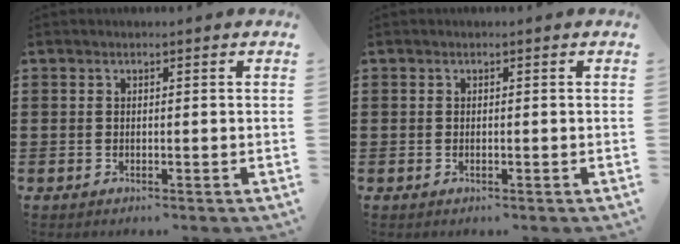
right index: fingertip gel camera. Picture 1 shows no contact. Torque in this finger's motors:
{"motor_torque": [2.14, 0.00, -0.02, -0.01]}